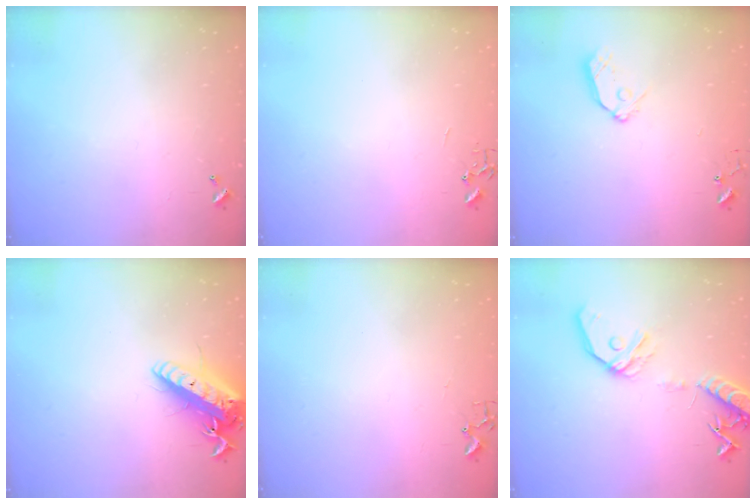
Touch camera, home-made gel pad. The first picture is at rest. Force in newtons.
{"total": 0.0}
{"total": 8.4, "press": 8.4, "slide": 0.7}
{"total": 17.4, "press": 17.0, "slide": 3.4}
{"total": 1.9, "press": 1.9, "slide": 0.2}
{"total": 15.4, "press": 15.2, "slide": 2.8}